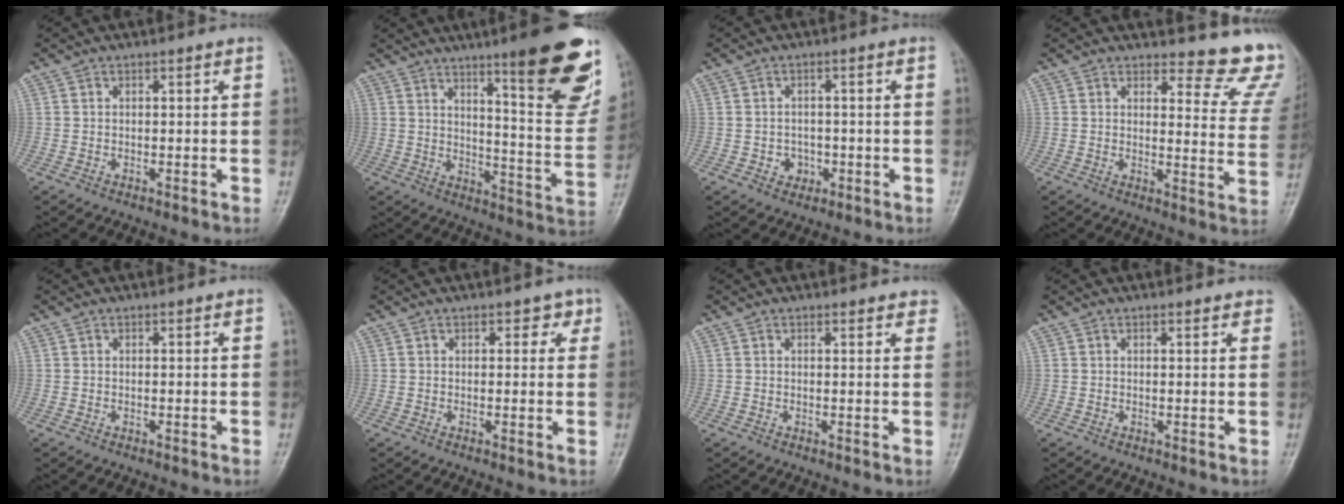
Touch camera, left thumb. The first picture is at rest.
{"total": 20.5, "force": [12.1, 3.5, 16.2], "torque": [-0.173, -0.072, 0.174]}
{"total": 3.1, "force": [-1.1, 2.7, 1.0], "torque": [0.005, 0.008, -0.014]}
{"total": 12.6, "force": [11.7, 3.5, 2.9], "torque": [0.008, -0.126, 0.106]}
{"total": 0.0}
{"total": 2.0, "force": [1.0, 1.3, 1.1], "torque": [0.006, 0.000, 0.007]}
{"total": 2.5, "force": [2.1, 0.9, 0.9], "torque": [0.007, -0.004, 0.014]}
{"total": 1.7, "force": [1.4, 0.6, 0.7], "torque": [0.001, -0.001, 0.011]}